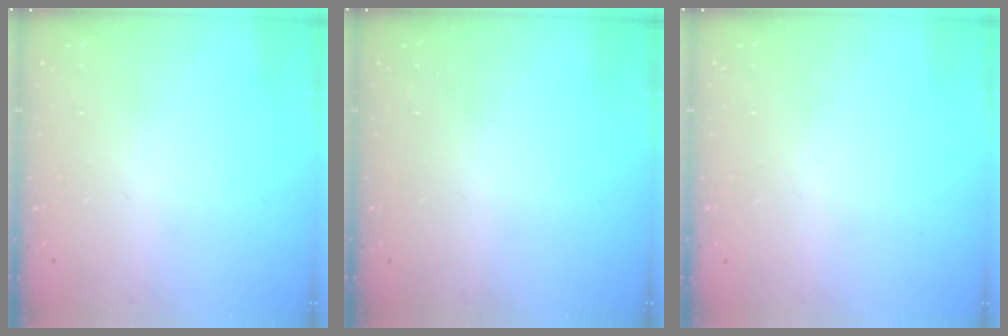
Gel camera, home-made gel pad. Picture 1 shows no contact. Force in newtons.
{"total": 0.0}
{"total": 0.0}